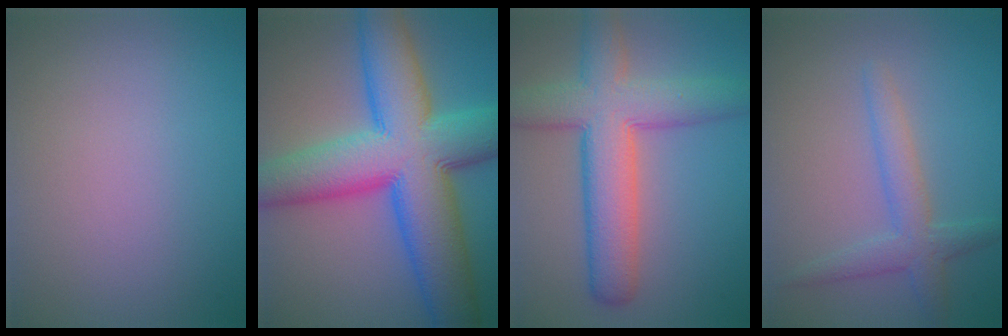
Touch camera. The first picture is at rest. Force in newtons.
{"total": 14.2, "press": 14.2, "slide": 0.2}
{"total": 8.2, "press": 8.1, "slide": 0.4}
{"total": 3.0, "press": 3.0, "slide": 0.0}